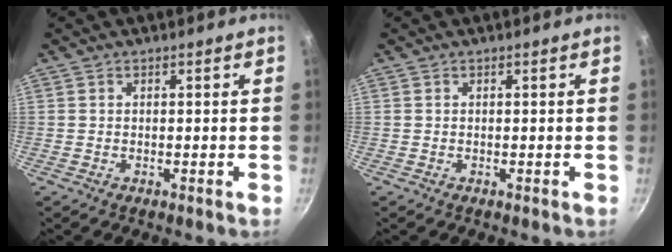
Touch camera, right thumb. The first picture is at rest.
{"total": 0.0}